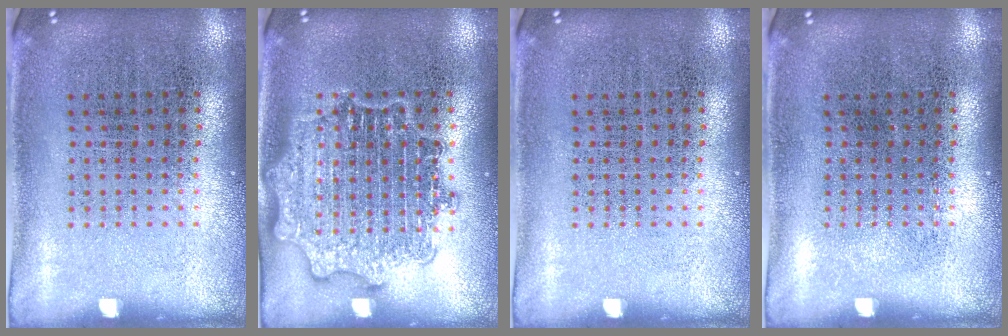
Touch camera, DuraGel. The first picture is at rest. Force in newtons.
{"total": 2.8, "press": 2.8, "slide": 0.4}
{"total": 0.0}
{"total": 0.0}